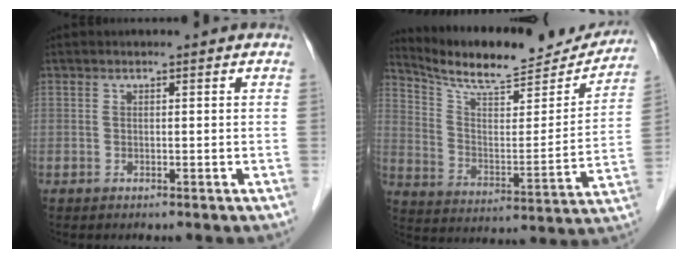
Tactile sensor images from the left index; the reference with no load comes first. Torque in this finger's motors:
{"motor_torque": [-0.07, -0.37, 0.14, 0.05]}